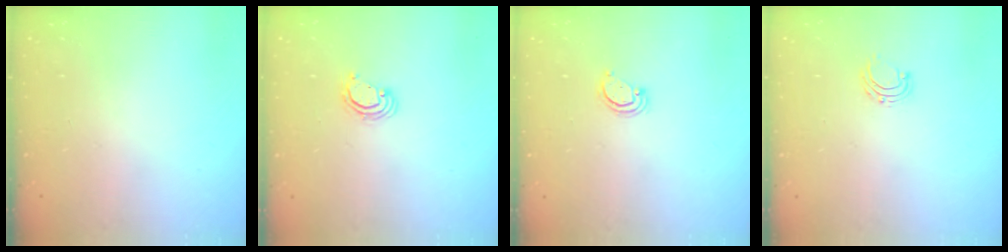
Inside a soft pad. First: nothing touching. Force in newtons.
{"total": 2.8, "press": 2.8, "slide": 0.2}
{"total": 3.2, "press": 3.2, "slide": 0.3}
{"total": 6.5, "press": 6.5, "slide": 0.4}